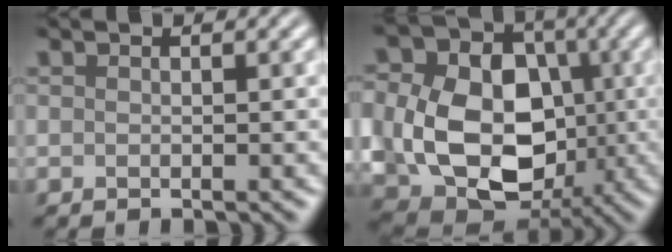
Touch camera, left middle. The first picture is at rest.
{"total": 12.0, "force": [-1.2, 9.2, 7.6], "torque": [-0.147, -0.015, -0.017]}